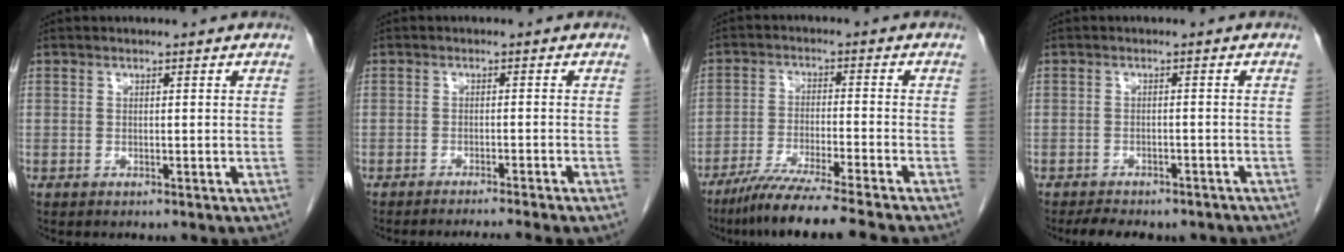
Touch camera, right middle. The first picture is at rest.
{"total": 6.6, "force": [-5.7, -1.5, 2.9], "torque": [-0.019, -0.009, -0.079]}
{"total": 10.7, "force": [-8.9, -1.5, 5.8], "torque": [-0.088, -0.038, -0.149]}
{"total": 8.3, "force": [-7.0, 3.1, 3.2], "torque": [-0.050, 0.001, -0.087]}